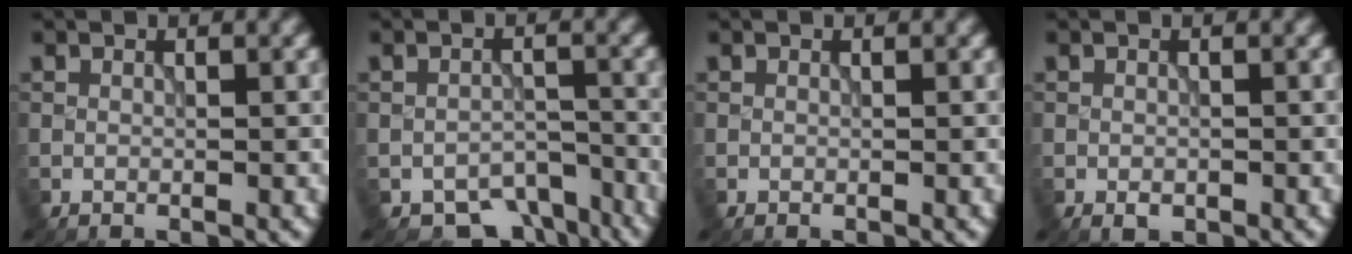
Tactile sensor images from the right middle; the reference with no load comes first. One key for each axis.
{"total": 4.9, "fx": -4.0, "fy": 2.4, "fz": 1.6, "tx": -0.014, "ty": -0.019, "tz": -0.054}
{"total": 0.0}
{"total": 0.8, "fx": -0.5, "fy": 0.5, "fz": 0.4, "tx": -0.007, "ty": -0.006, "tz": -0.005}